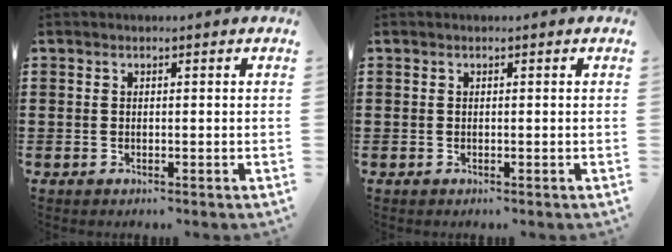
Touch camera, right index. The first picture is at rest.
{"total": 0.0}